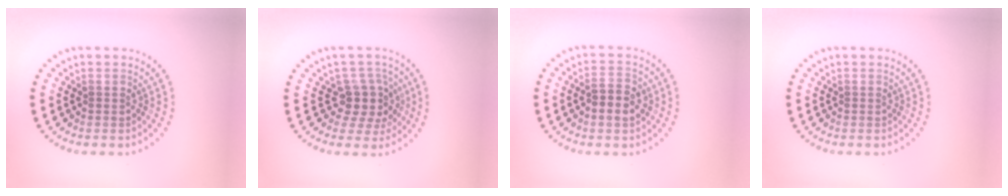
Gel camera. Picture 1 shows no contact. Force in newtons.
{"total": 3.4, "press": 2.6, "slide": 2.2}
{"total": 2.9, "press": 2.9, "slide": 0.3}
{"total": 0.0}